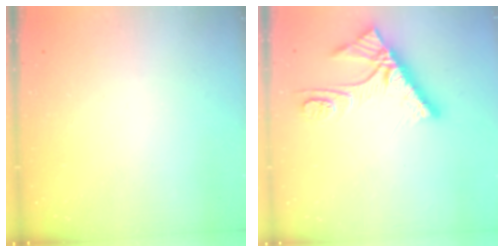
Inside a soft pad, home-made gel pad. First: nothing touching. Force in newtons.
{"total": 11.8, "press": 11.7, "slide": 1.3}